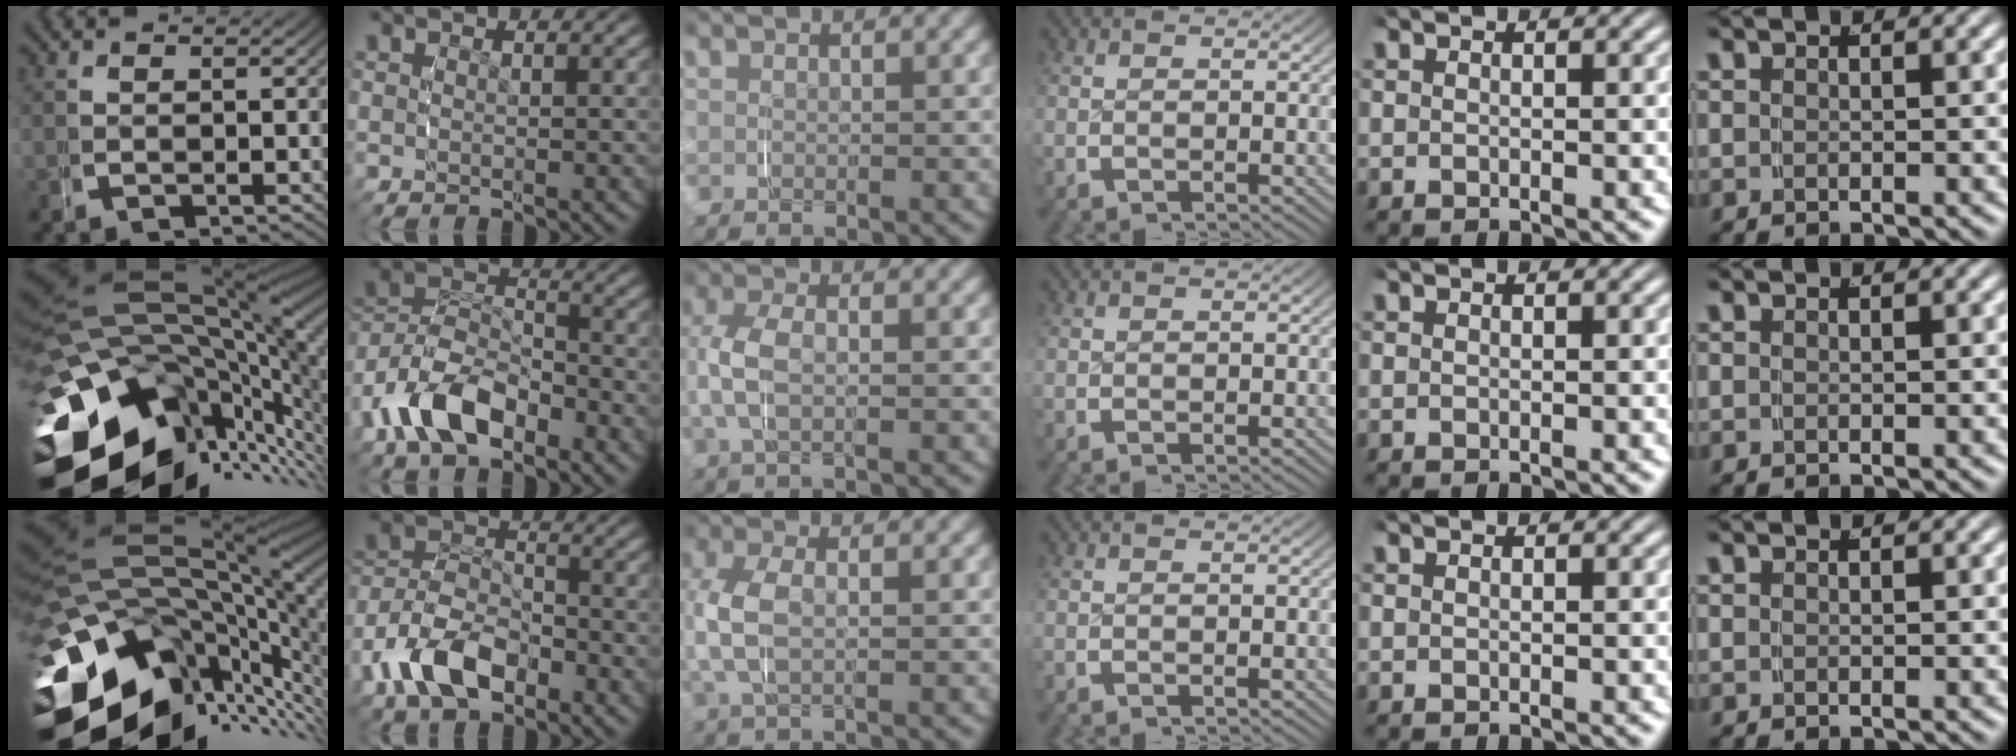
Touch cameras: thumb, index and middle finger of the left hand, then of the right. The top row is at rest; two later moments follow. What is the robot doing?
{"motion": "grasp_and_lifting", "object": "shoes"}